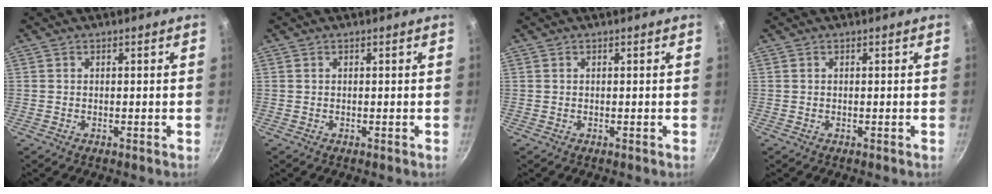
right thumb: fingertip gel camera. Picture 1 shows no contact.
{"total": 0.0}
{"total": 0.0}
{"total": 0.0}